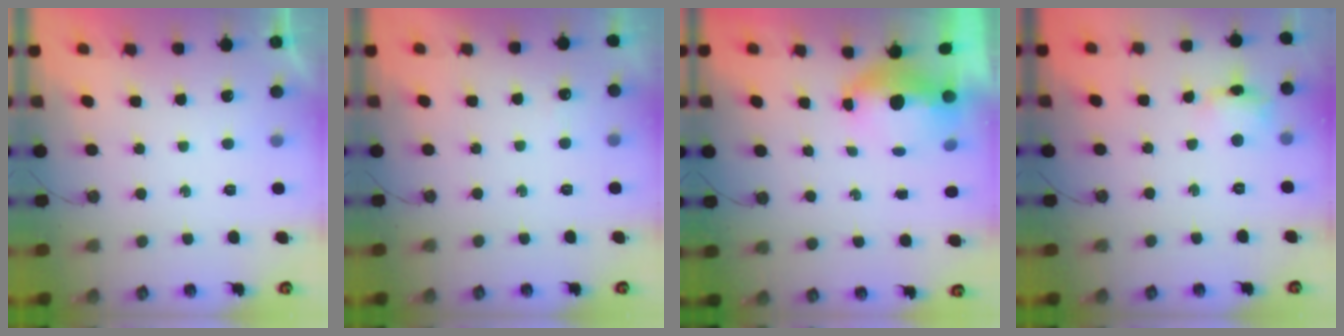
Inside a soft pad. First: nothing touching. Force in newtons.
{"total": 3.2, "press": 3.1, "slide": 0.7}
{"total": 5.7, "press": 5.3, "slide": 2.1}
{"total": 8.4, "press": 8.4, "slide": 0.7}